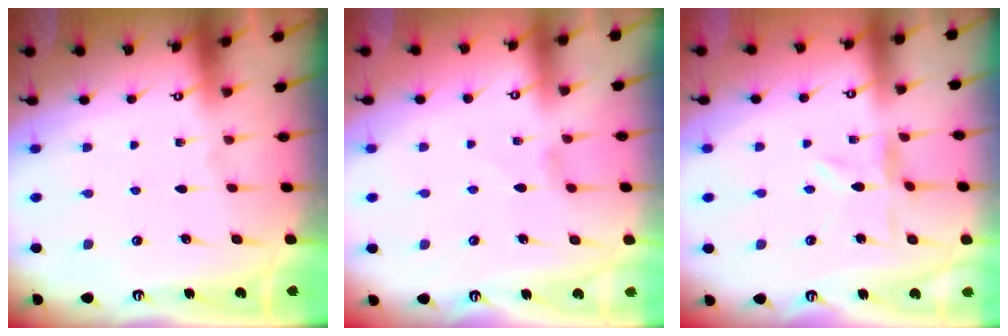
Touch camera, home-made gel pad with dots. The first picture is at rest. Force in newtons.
{"total": 2.1, "press": 2.0, "slide": 0.3}
{"total": 0.9, "press": 0.8, "slide": 0.3}